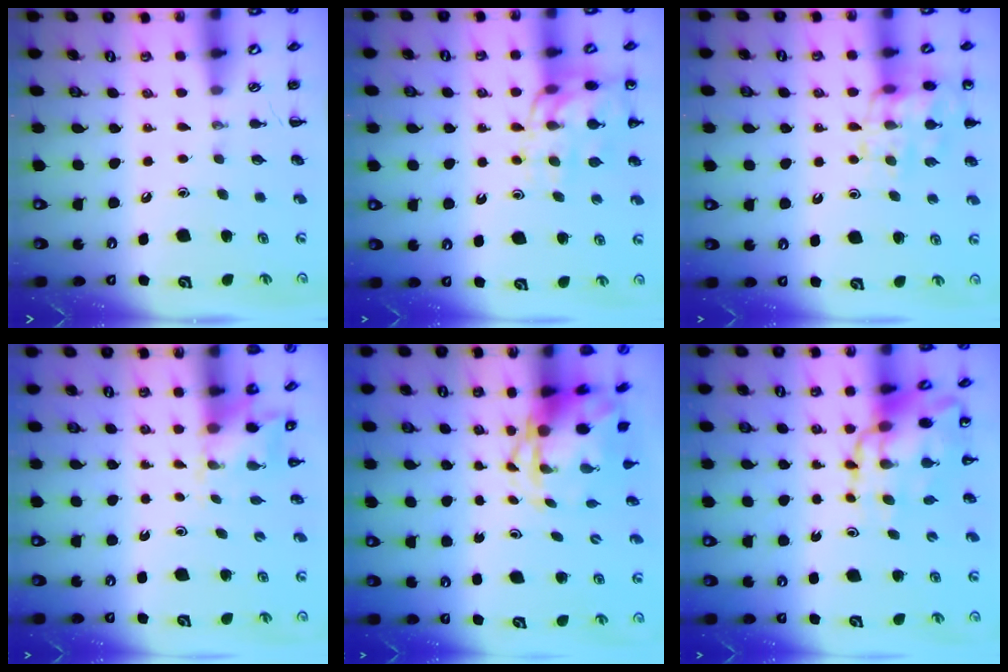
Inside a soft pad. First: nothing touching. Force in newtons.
{"total": 14.1, "press": 14.0, "slide": 2.2}
{"total": 14.5, "press": 14.4, "slide": 2.0}
{"total": 2.3, "press": 2.3, "slide": 0.6}
{"total": 4.0, "press": 3.9, "slide": 1.0}
{"total": 12.2, "press": 11.7, "slide": 3.3}